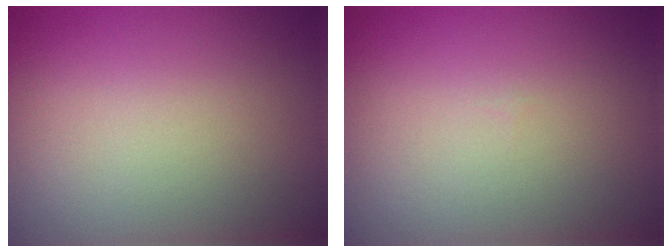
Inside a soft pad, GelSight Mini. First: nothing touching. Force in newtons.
{"total": 0.0}